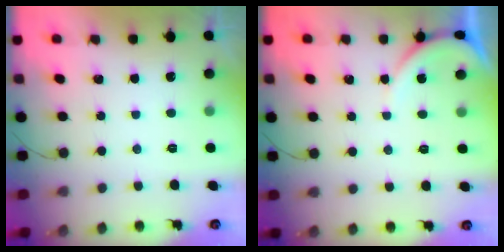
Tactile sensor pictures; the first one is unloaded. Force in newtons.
{"total": 4.7, "press": 4.7, "slide": 0.6}